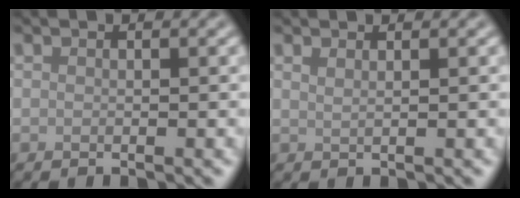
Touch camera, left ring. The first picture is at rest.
{"total": 1.0, "force": [0.7, 0.4, 0.5], "torque": [-0.004, -0.002, 0.009]}